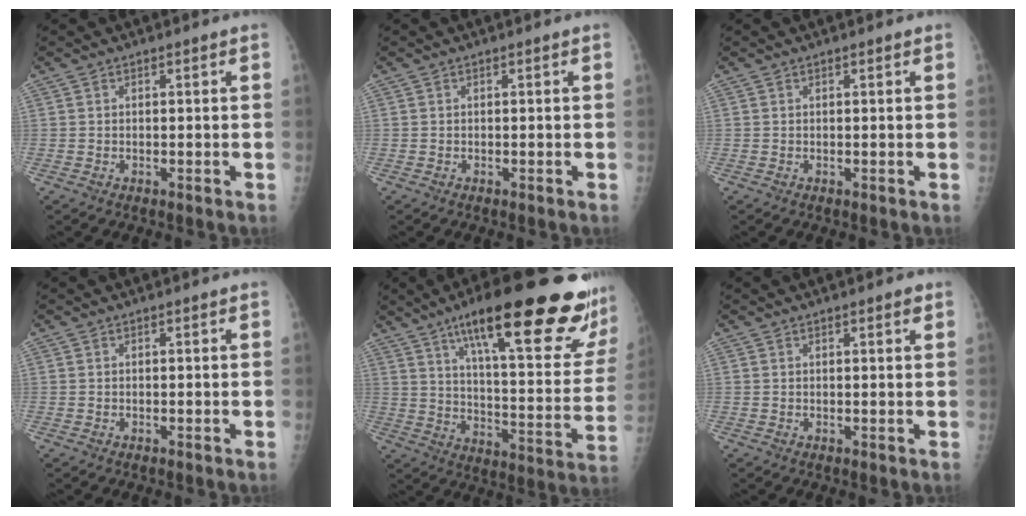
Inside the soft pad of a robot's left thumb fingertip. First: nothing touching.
{"total": 0.0}
{"total": 0.0}
{"total": 0.0}
{"total": 31.2, "force": [19.7, 6.6, 23.3], "torque": [-0.285, -0.054, 0.288]}
{"total": 1.5, "force": [1.0, 0.4, 1.1], "torque": [-0.013, -0.003, 0.012]}